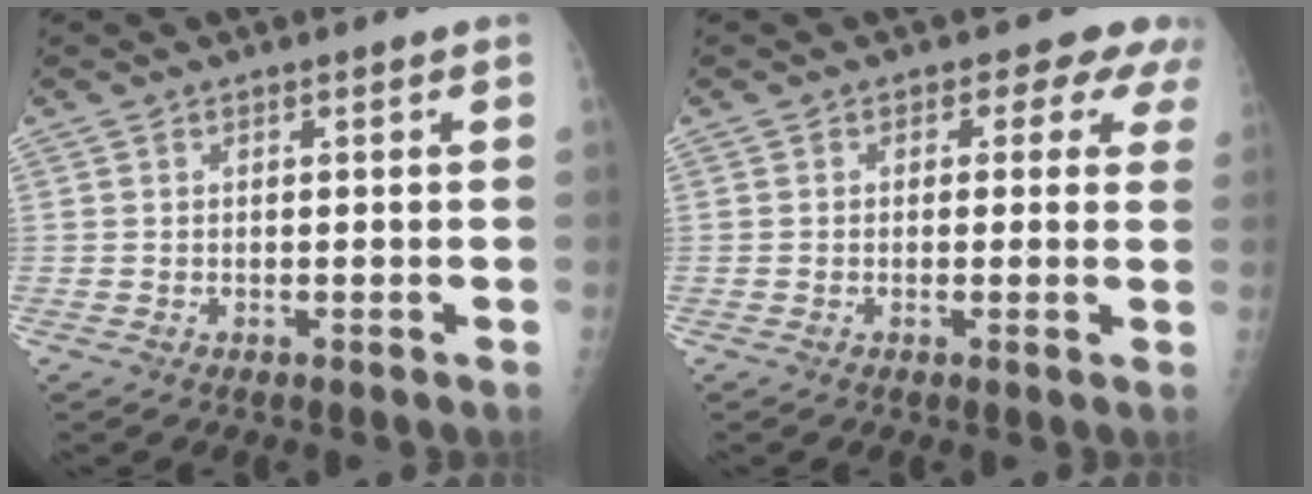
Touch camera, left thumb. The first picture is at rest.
{"total": 4.6, "force": [3.1, 3.2, 1.0], "torque": [0.024, -0.009, 0.013]}